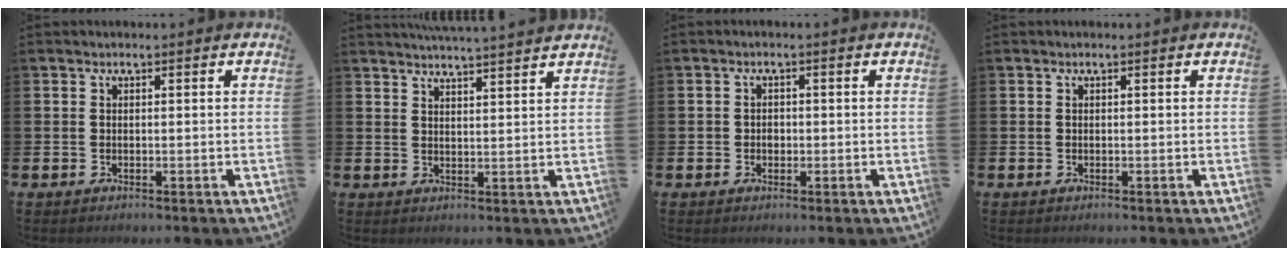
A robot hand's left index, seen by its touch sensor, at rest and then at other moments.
{"total": 4.0, "force": [3.9, -0.8, 0.0], "torque": [-0.006, -0.023, 0.070]}
{"total": 1.2, "force": [-0.1, 1.1, 0.5], "torque": [0.002, 0.002, -0.007]}
{"total": 0.0}